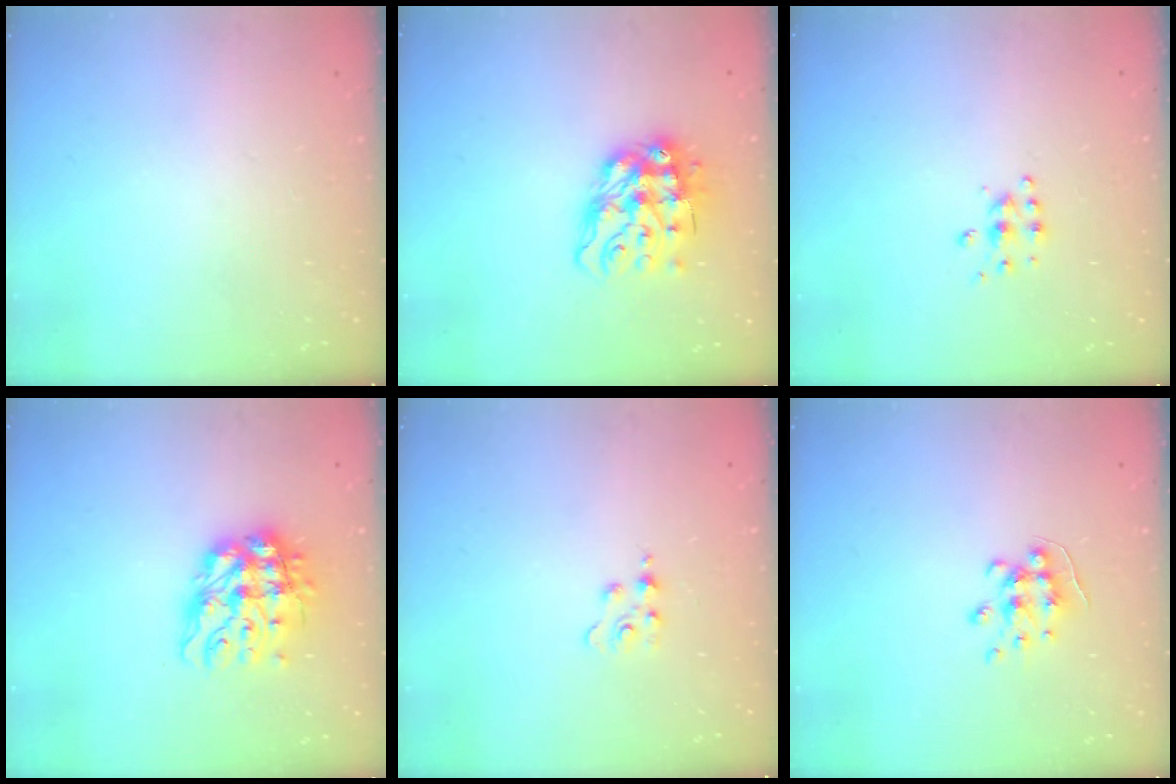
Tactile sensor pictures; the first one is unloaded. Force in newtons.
{"total": 13.2, "press": 13.2, "slide": 1.4}
{"total": 5.4, "press": 5.4, "slide": 0.6}
{"total": 12.8, "press": 12.8, "slide": 1.4}
{"total": 1.8, "press": 1.8, "slide": 0.3}
{"total": 7.1, "press": 7.1, "slide": 0.7}